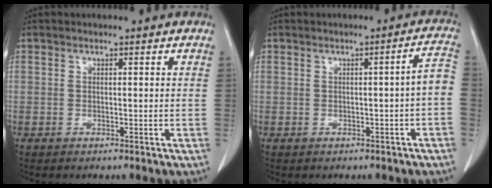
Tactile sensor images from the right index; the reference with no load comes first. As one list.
[{"total": 3.4, "force": [-1.0, 0.1, 3.3], "torque": [-0.034, 0.012, -0.014]}]